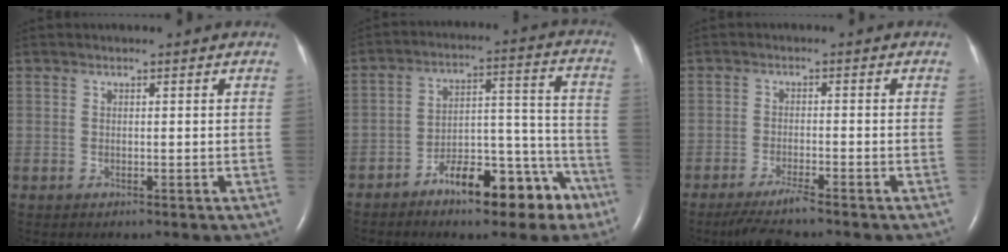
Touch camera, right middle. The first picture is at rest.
{"total": 13.0, "force": [-8.5, 4.9, 8.5], "torque": [-0.110, 0.042, -0.127]}
{"total": 4.6, "force": [-3.9, -0.5, 2.5], "torque": [-0.053, -0.018, -0.072]}